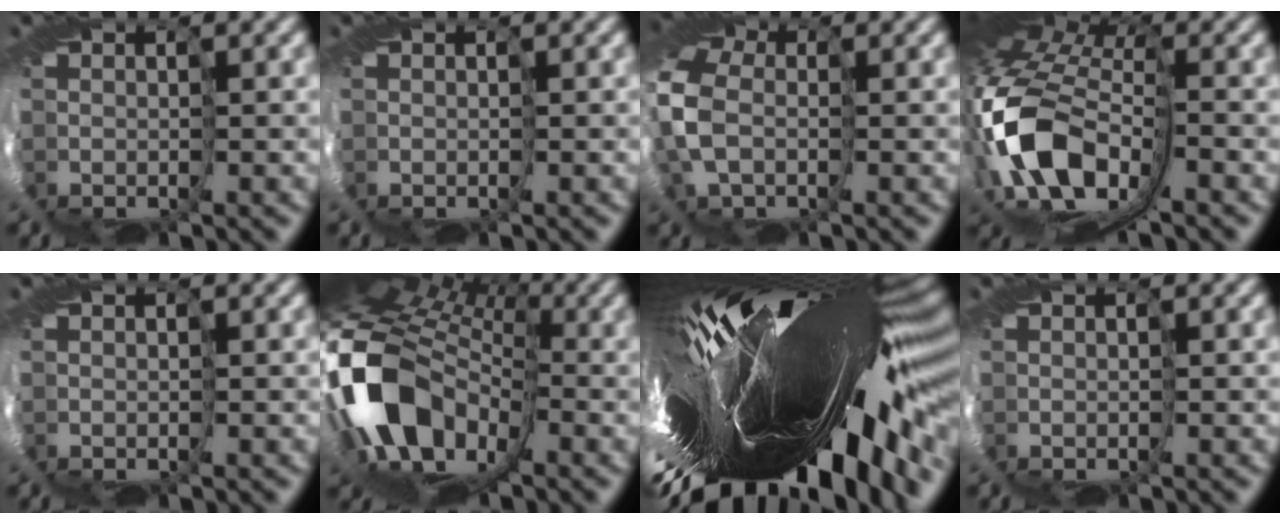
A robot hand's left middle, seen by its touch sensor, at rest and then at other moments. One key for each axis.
{"total": 0.0}
{"total": 9.5, "fx": -0.1, "fy": 7.0, "fz": 6.4, "tx": -0.154, "ty": -0.014, "tz": -0.017}
{"total": 14.1, "fx": -4.0, "fy": 8.0, "fz": 10.8, "tx": -0.257, "ty": -0.025, "tz": -0.084}
{"total": 0.0}
{"total": 15.8, "fx": -3.8, "fy": 10.7, "fz": 10.9, "tx": -0.249, "ty": -0.038, "tz": -0.080}
{"total": 19.1, "fx": -4.4, "fy": 6.0, "fz": 17.6, "tx": -0.286, "ty": -0.027, "tz": -0.112}
{"total": 0.0}